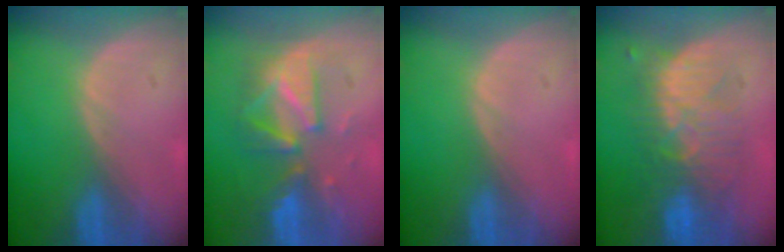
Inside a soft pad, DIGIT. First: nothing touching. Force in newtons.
{"total": 8.0, "press": 8.0, "slide": 0.6}
{"total": 0.0}
{"total": 8.7, "press": 8.7, "slide": 0.8}